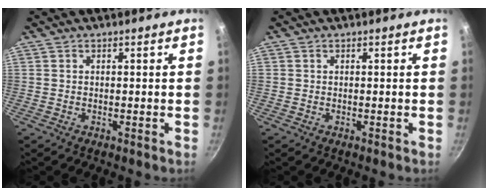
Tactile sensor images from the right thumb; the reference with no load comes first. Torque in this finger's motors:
{"motor_torque": [0.26, -0.46, -0.21, 0.14, 0.01]}